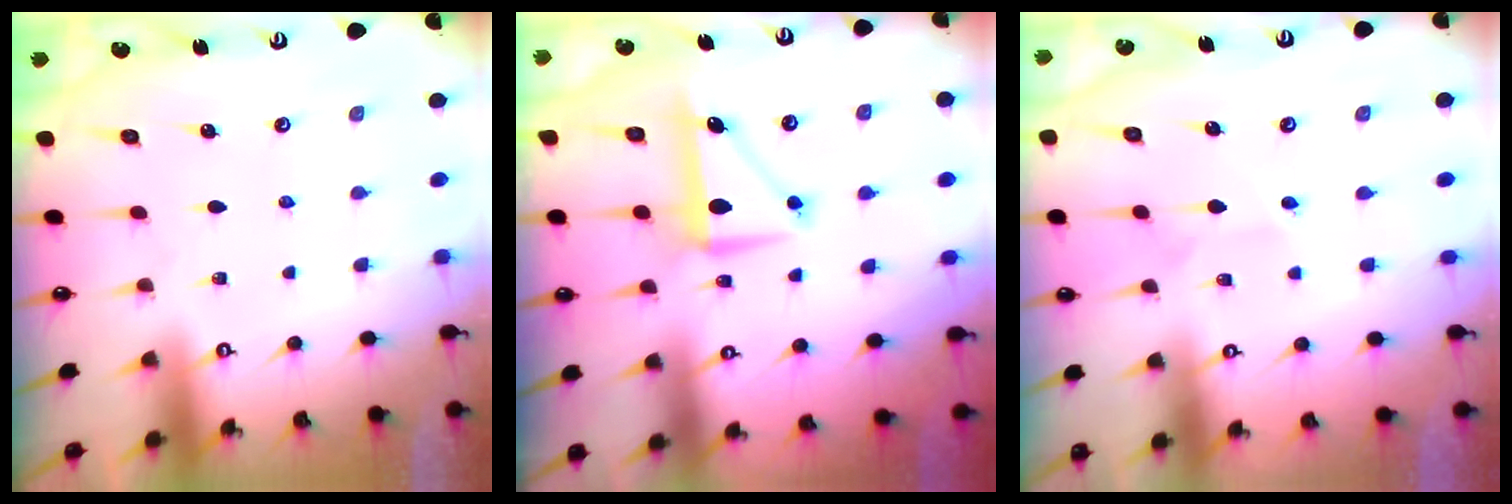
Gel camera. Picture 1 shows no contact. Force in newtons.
{"total": 8.4, "press": 8.3, "slide": 0.6}
{"total": 3.3, "press": 3.2, "slide": 0.4}